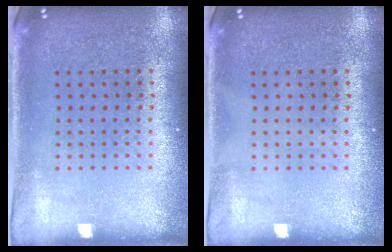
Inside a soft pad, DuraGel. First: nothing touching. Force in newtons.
{"total": 0.0}